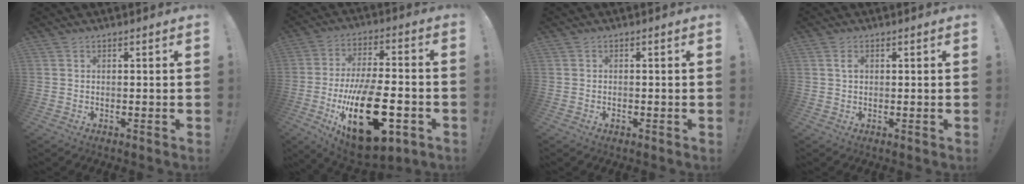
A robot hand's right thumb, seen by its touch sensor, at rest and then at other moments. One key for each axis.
{"total": 27.3, "fx": -8.0, "fy": 12.9, "fz": 22.7, "tx": -0.385, "ty": 0.045, "tz": -0.111}
{"total": 0.7, "fx": -0.6, "fy": 0.2, "fz": 0.2, "tx": -0.002, "ty": -0.001, "tz": -0.010}
{"total": 1.5, "fx": 0.4, "fy": 0.9, "fz": 1.2, "tx": -0.022, "ty": 0.003, "tz": 0.006}